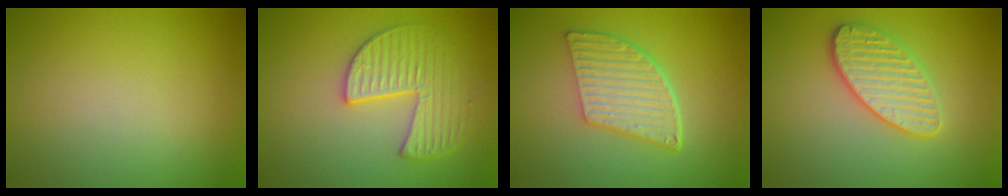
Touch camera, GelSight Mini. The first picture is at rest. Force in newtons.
{"total": 3.6, "press": 3.5, "slide": 0.6}
{"total": 5.8, "press": 4.2, "slide": 3.9}
{"total": 3.5, "press": 3.4, "slide": 0.8}